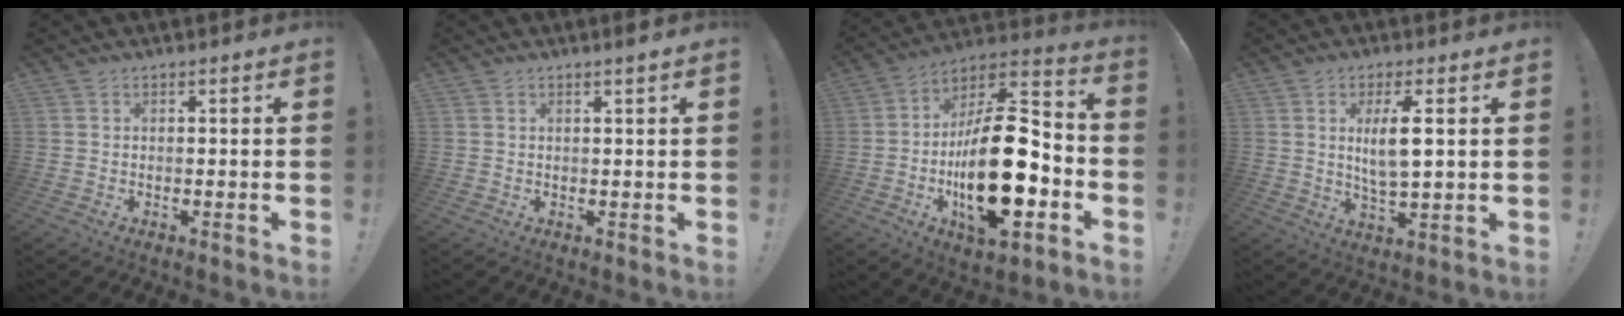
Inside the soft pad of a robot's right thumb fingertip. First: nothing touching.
{"total": 1.7, "force": [0.9, -0.3, 1.5], "torque": [-0.025, -0.001, 0.015]}
{"total": 26.5, "force": [-6.0, 12.2, 22.7], "torque": [-0.390, 0.037, -0.090]}
{"total": 8.2, "force": [2.0, 2.3, 7.6], "torque": [-0.141, -0.012, 0.027]}